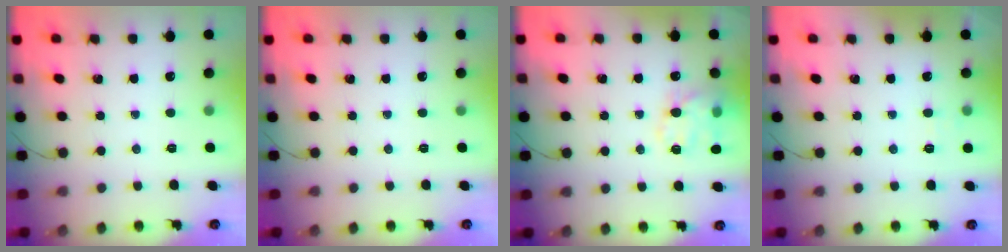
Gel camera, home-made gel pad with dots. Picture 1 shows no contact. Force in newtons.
{"total": 0.0}
{"total": 14.0, "press": 13.9, "slide": 1.6}
{"total": 5.0, "press": 4.8, "slide": 1.3}